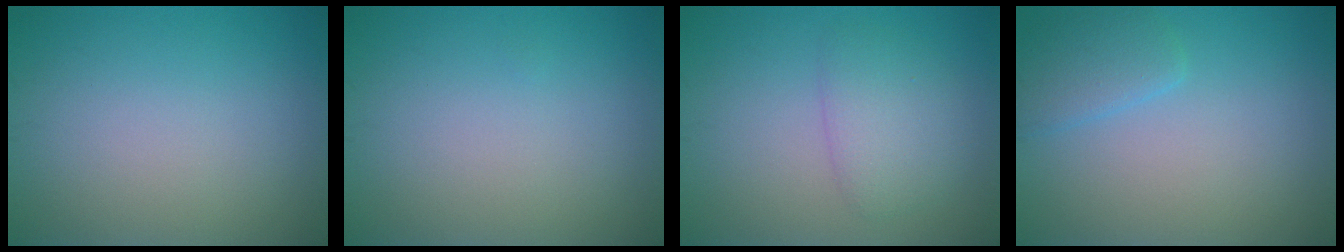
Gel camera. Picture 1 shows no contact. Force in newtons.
{"total": 0.0}
{"total": 2.9, "press": 2.9, "slide": 0.2}
{"total": 2.3, "press": 2.3, "slide": 0.2}